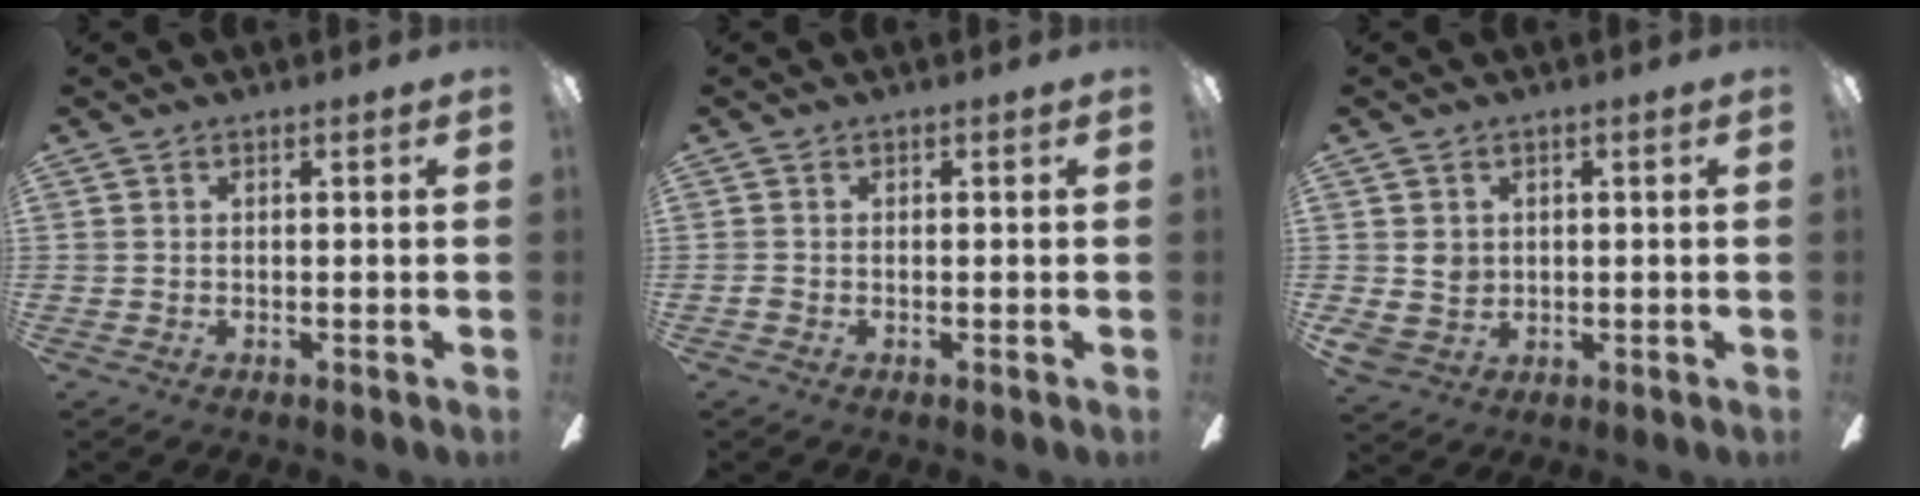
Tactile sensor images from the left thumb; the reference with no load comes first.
{"total": 0.7, "force": [-0.6, 0.3, 0.3], "torque": [-0.006, 0.001, -0.011]}
{"total": 4.2, "force": [1.0, 3.8, 1.4], "torque": [-0.020, 0.000, 0.019]}